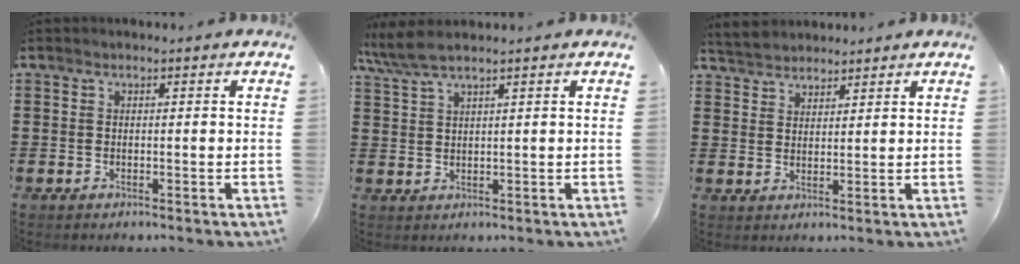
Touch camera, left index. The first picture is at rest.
{"total": 4.1, "force": [3.1, 0.2, 2.7], "torque": [-0.059, 0.000, 0.058]}
{"total": 3.5, "force": [3.4, 0.8, 0.0], "torque": [-0.012, -0.003, 0.064]}